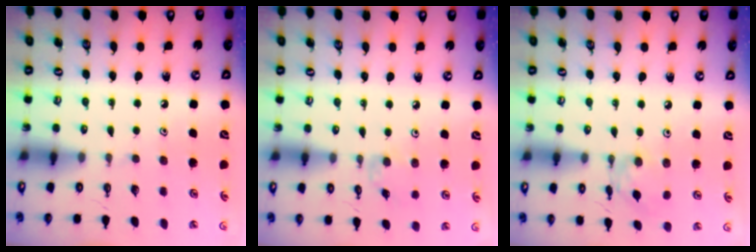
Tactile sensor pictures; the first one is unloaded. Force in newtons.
{"total": 2.5, "press": 2.5, "slide": 0.5}
{"total": 3.9, "press": 3.9, "slide": 0.3}